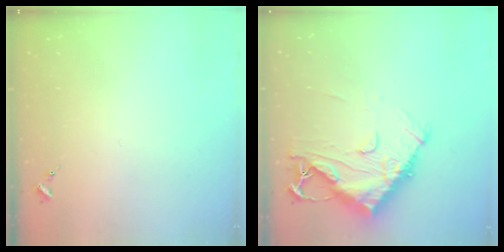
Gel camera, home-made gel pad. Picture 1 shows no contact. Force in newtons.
{"total": 14.7, "press": 14.6, "slide": 1.5}